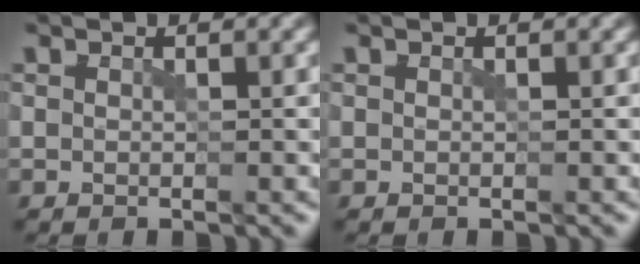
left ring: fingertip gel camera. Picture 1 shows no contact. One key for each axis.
{"total": 0.0}